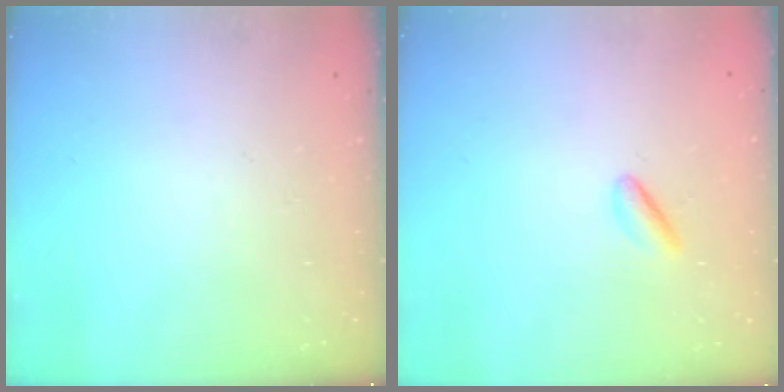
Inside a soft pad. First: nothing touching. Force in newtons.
{"total": 3.4, "press": 3.3, "slide": 0.8}